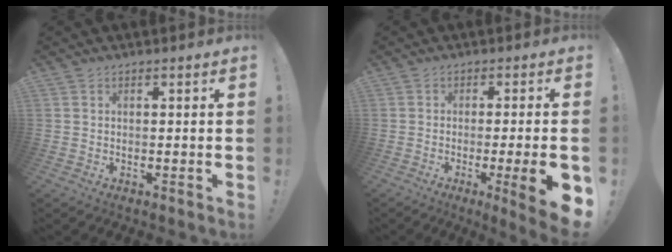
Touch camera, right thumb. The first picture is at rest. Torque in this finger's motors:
{"motor_torque": [2.12, 2.86, 1.57, -1.17, 0.37]}